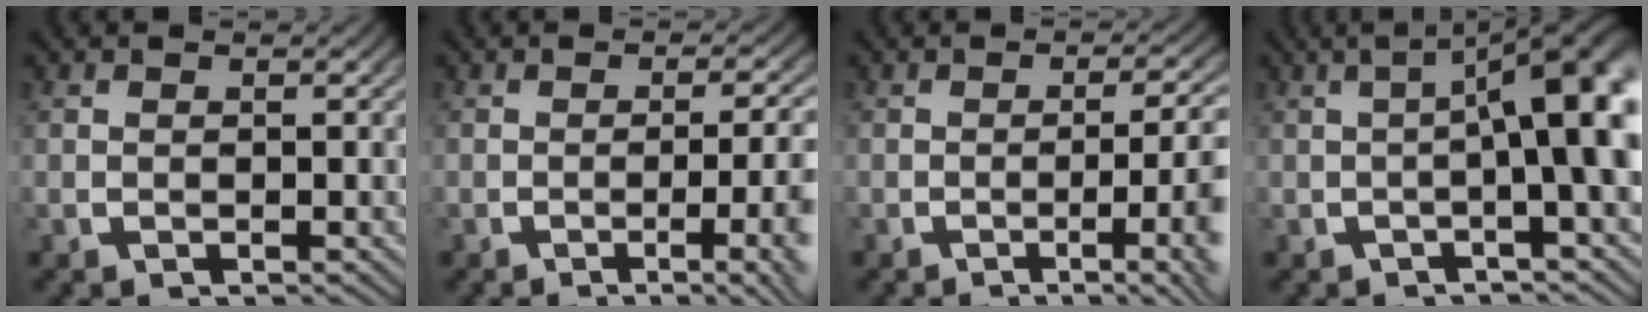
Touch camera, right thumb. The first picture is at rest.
{"total": 5.4, "force": [-2.4, 1.3, 4.6], "torque": [-0.068, -0.002, -0.037]}
{"total": 6.2, "force": [-2.6, 1.7, 5.3], "torque": [-0.083, -0.005, -0.037]}
{"total": 9.0, "force": [1.3, 3.3, 8.3], "torque": [-0.106, 0.027, 0.004]}